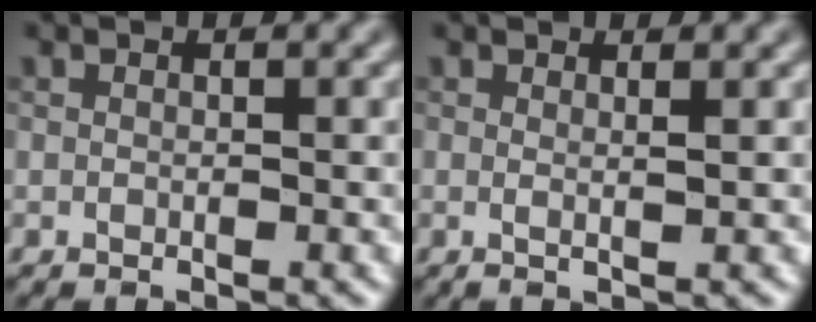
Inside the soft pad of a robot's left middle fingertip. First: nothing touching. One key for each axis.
{"total": 0.9, "fx": 0.4, "fy": 0.1, "fz": 0.8, "tx": -0.009, "ty": 0.001, "tz": 0.002}